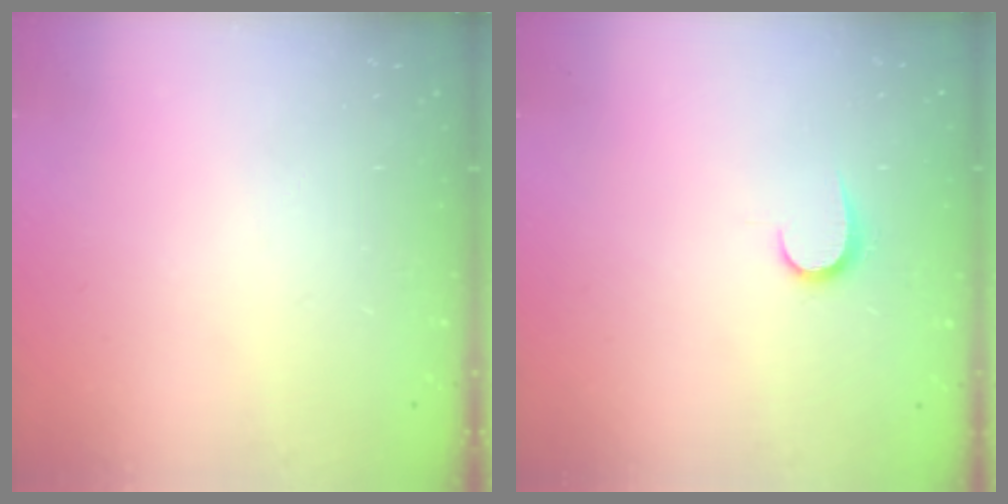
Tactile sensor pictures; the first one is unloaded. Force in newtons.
{"total": 6.8, "press": 6.7, "slide": 0.6}